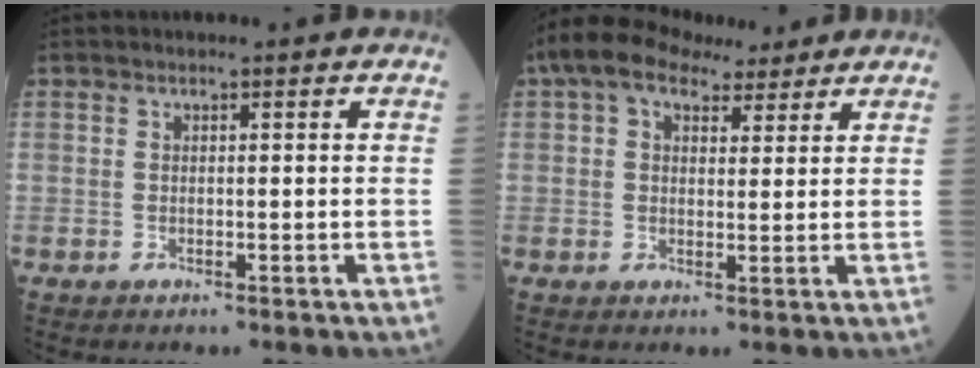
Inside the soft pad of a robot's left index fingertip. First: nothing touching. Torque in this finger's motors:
{"motor_torque": [0.91, -0.94, 0.28, 0.04]}